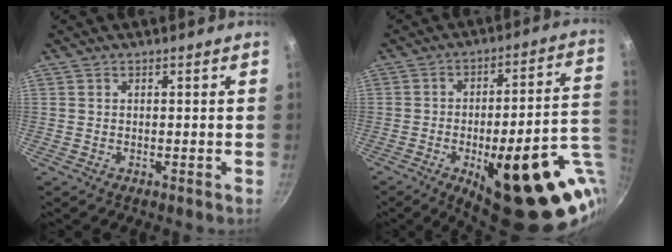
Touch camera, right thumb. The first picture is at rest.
{"total": 29.2, "force": [-9.0, 10.1, 25.9], "torque": [-0.292, 0.012, -0.113]}